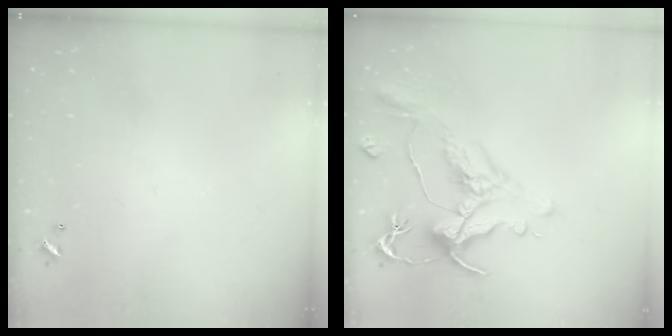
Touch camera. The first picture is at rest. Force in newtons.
{"total": 1.7, "press": 0.9, "slide": 1.4}